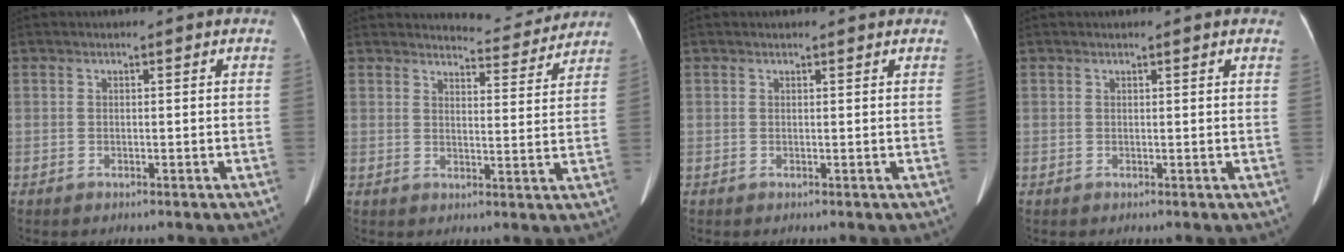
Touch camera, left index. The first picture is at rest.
{"total": 6.8, "force": [6.7, 0.6, 0.2], "torque": [-0.003, -0.032, 0.078]}
{"total": 2.3, "force": [2.2, 0.3, 0.6], "torque": [-0.009, -0.008, 0.018]}
{"total": 4.1, "force": [3.6, 0.7, 1.8], "torque": [-0.016, -0.005, 0.024]}